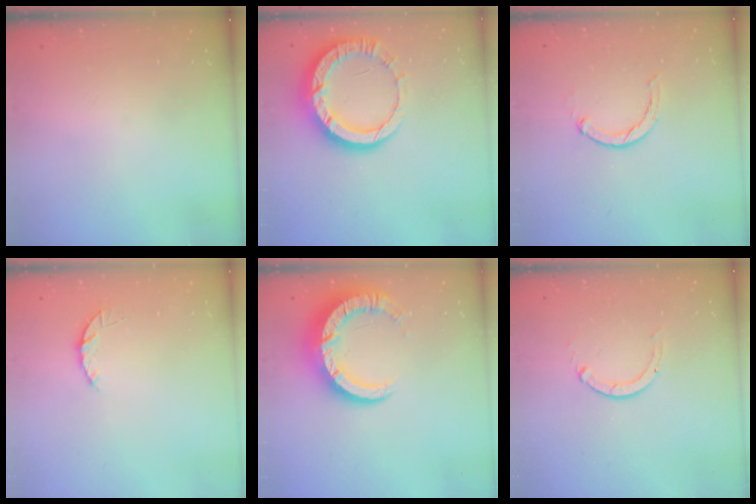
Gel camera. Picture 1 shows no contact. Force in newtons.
{"total": 14.0, "press": 13.9, "slide": 1.4}
{"total": 1.9, "press": 1.9, "slide": 0.3}
{"total": 3.1, "press": 3.1, "slide": 0.3}
{"total": 11.8, "press": 11.7, "slide": 1.3}
{"total": 0.0}